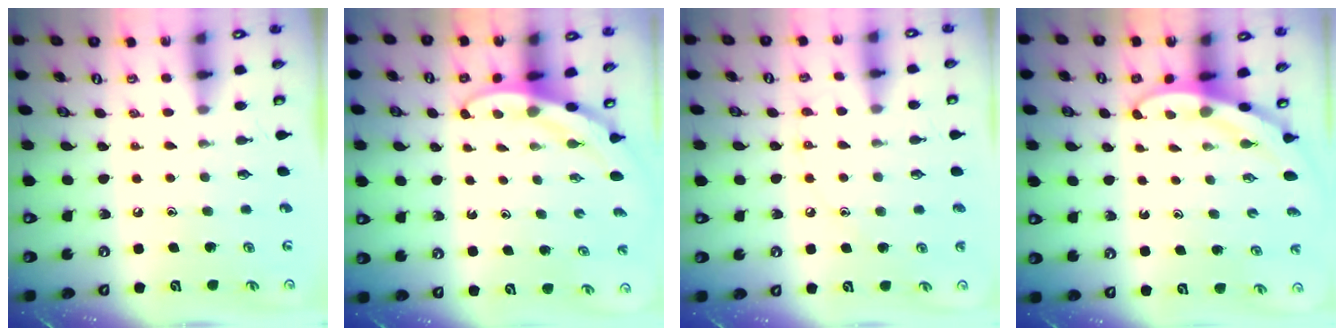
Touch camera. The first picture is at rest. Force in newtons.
{"total": 3.1, "press": 3.1, "slide": 0.1}
{"total": 5.1, "press": 5.1, "slide": 0.4}
{"total": 3.1, "press": 3.1, "slide": 0.1}